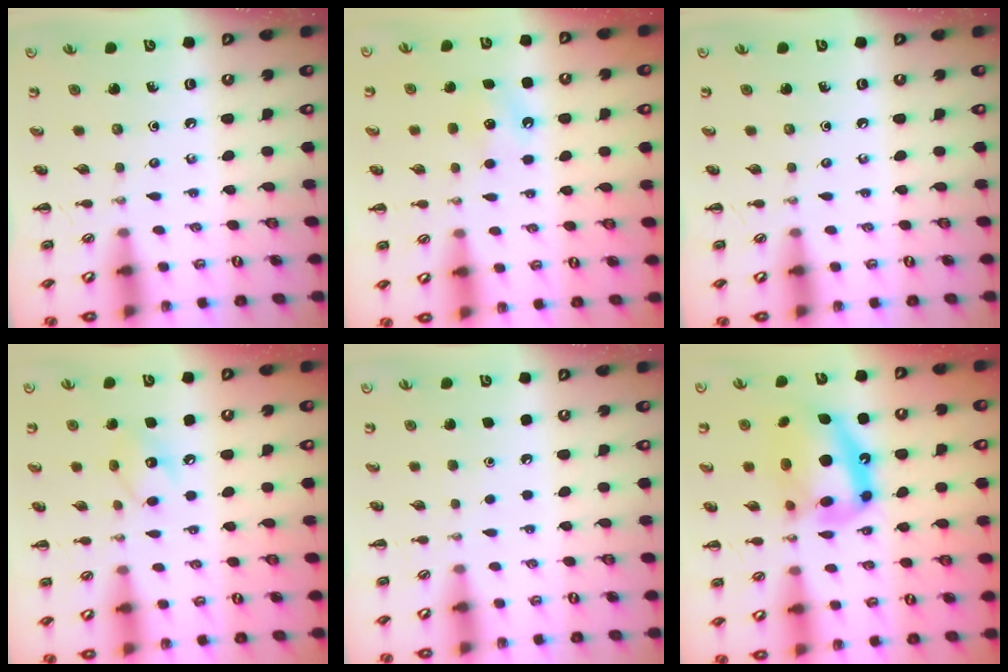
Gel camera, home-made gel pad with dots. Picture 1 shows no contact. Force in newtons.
{"total": 4.5, "press": 4.4, "slide": 1.3}
{"total": 0.0}
{"total": 7.5, "press": 7.4, "slide": 1.0}
{"total": 1.7, "press": 1.7, "slide": 0.1}
{"total": 16.3, "press": 15.7, "slide": 4.4}